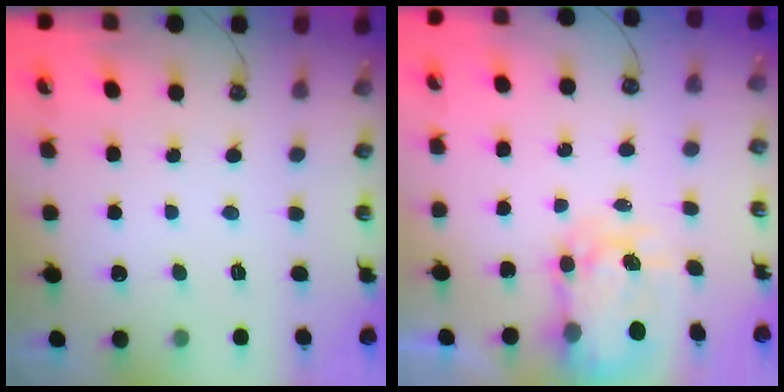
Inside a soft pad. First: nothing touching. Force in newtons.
{"total": 6.6, "press": 6.6, "slide": 0.6}